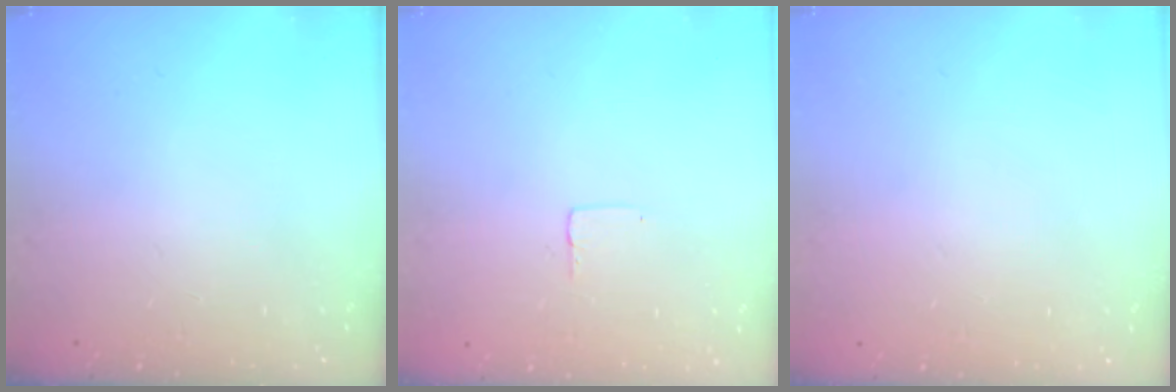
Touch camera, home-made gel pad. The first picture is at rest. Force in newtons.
{"total": 2.5, "press": 2.5, "slide": 0.1}
{"total": 0.0}